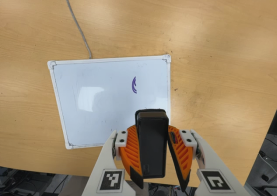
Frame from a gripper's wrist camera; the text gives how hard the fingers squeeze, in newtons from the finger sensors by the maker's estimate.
{"total": 7.9, "left": 8.3, "right": 7.6}